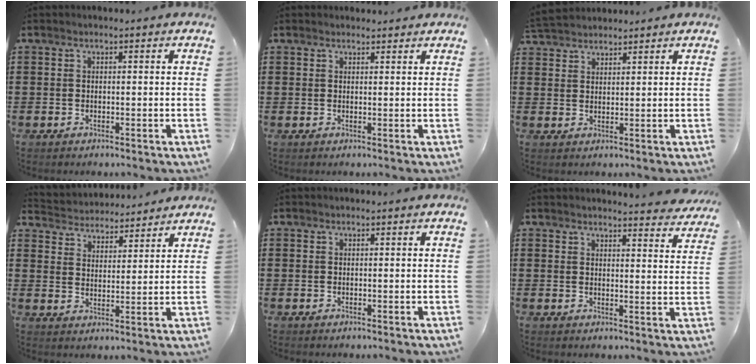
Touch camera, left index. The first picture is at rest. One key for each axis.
{"total": 1.3, "fx": 1.2, "fy": 0.4, "fz": 0.1, "tx": -0.004, "ty": 0.003, "tz": 0.024}
{"total": 3.0, "fx": 3.0, "fy": 0.5, "fz": -0.1, "tx": -0.009, "ty": -0.004, "tz": 0.058}
{"total": 4.0, "fx": 3.9, "fy": 0.5, "fz": -0.5, "tx": -0.012, "ty": -0.025, "tz": 0.067}
{"total": 0.0}
{"total": 3.8, "fx": 3.8, "fy": -0.3, "fz": 0.5, "tx": -0.014, "ty": -0.018, "tz": 0.069}